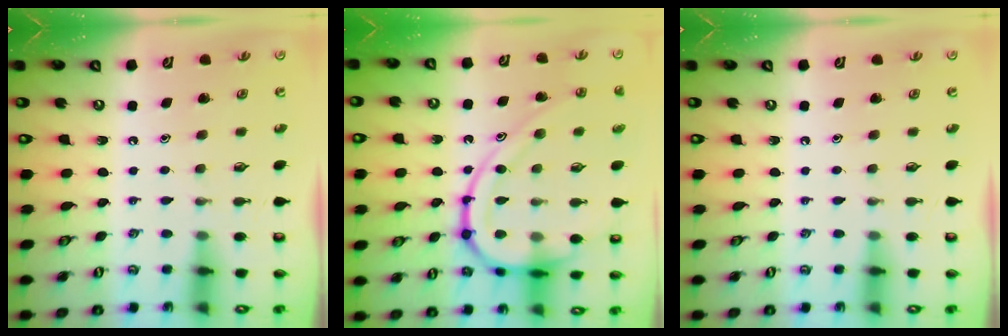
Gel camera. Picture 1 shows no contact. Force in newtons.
{"total": 18.1, "press": 18.1, "slide": 1.1}
{"total": 0.0}